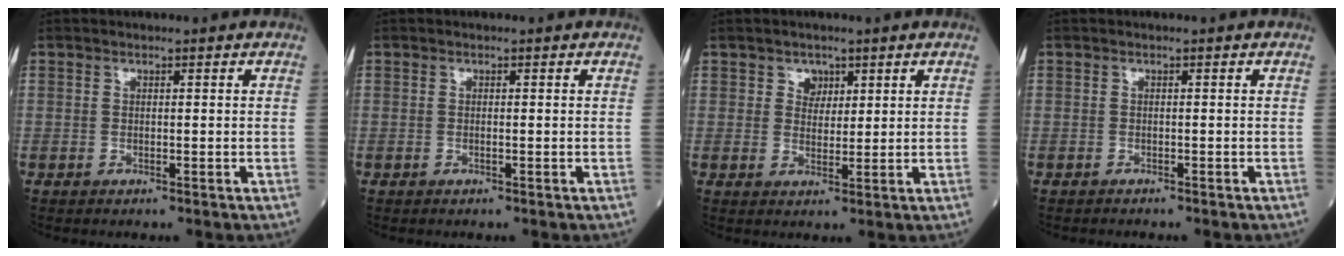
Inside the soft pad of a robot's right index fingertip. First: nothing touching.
{"total": 0.0}
{"total": 2.7, "force": [1.4, 2.1, 0.8], "torque": [-0.008, 0.002, 0.022]}
{"total": 0.7, "force": [-0.7, 0.1, 0.1], "torque": [-0.005, -0.002, -0.013]}